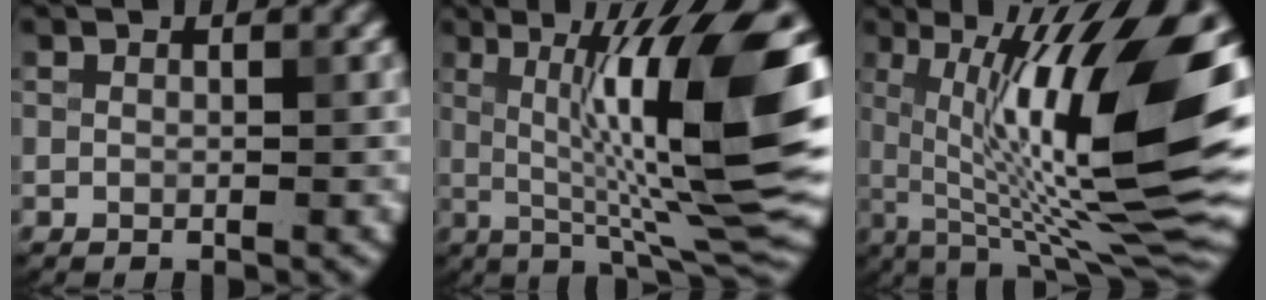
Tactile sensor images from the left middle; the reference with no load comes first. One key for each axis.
{"total": 13.8, "fx": 1.7, "fy": 2.8, "fz": 13.4, "tx": -0.197, "ty": 0.005, "tz": 0.030}
{"total": 15.9, "fx": 1.6, "fy": 4.1, "fz": 15.3, "tx": -0.234, "ty": 0.002, "tz": 0.025}